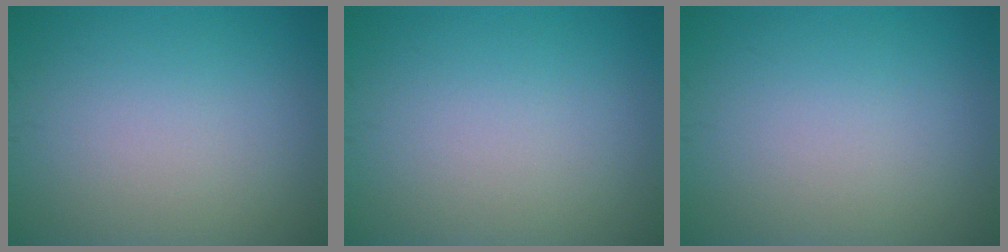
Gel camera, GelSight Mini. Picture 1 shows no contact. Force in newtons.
{"total": 0.0}
{"total": 0.0}